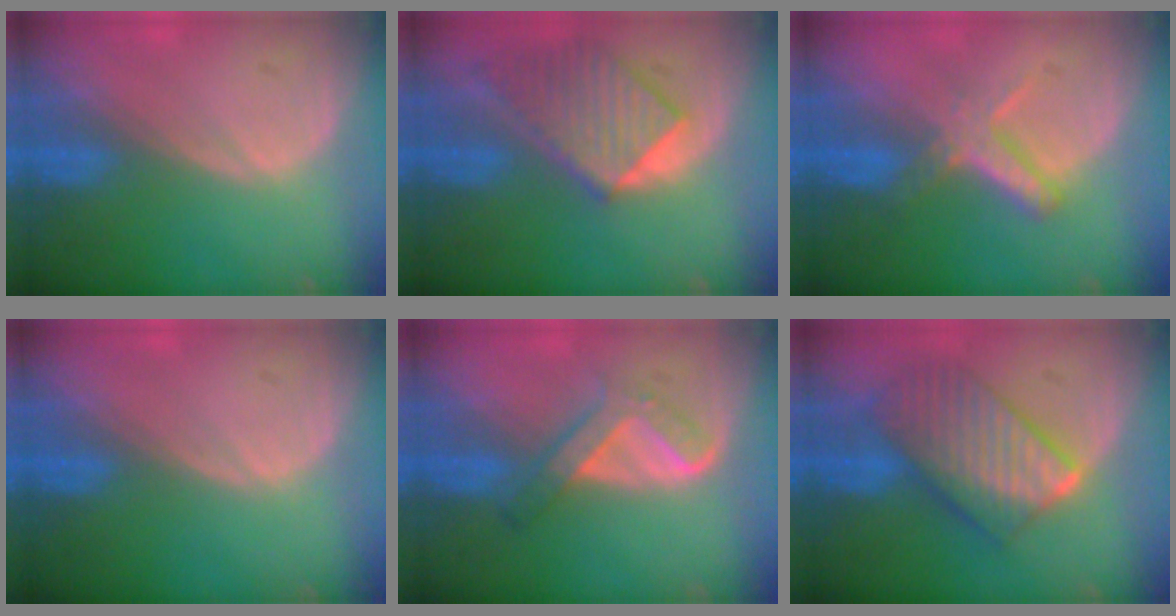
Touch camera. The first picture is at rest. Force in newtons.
{"total": 8.3, "press": 7.6, "slide": 3.4}
{"total": 5.5, "press": 4.9, "slide": 2.5}
{"total": 0.0}
{"total": 5.1, "press": 4.9, "slide": 1.2}
{"total": 9.6, "press": 9.5, "slide": 0.8}